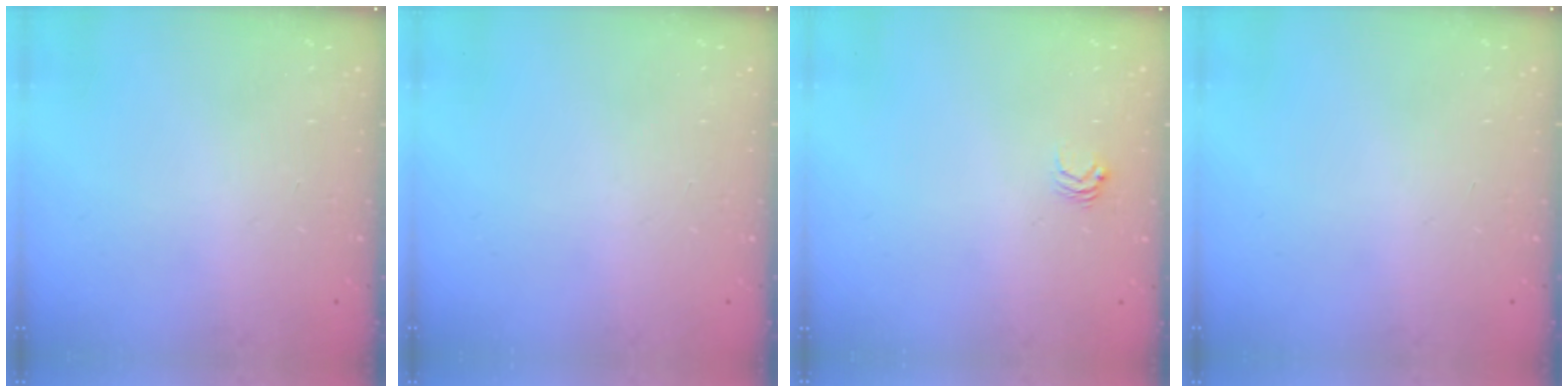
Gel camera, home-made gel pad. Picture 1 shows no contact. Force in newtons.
{"total": 0.0}
{"total": 2.9, "press": 2.8, "slide": 0.4}
{"total": 0.0}